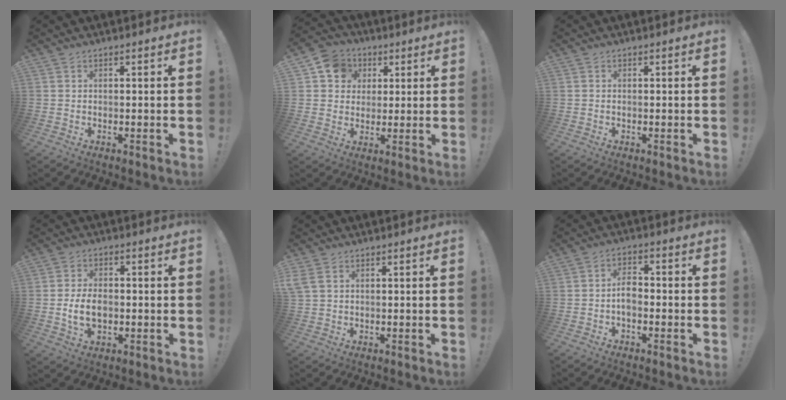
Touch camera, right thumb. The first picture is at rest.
{"total": 10.1, "force": [3.1, 9.1, 3.2], "torque": [-0.039, -0.005, 0.064]}
{"total": 0.0}
{"total": 7.8, "force": [-1.2, 5.0, 5.8], "torque": [-0.101, -0.002, -0.024]}
{"total": 3.2, "force": [1.4, 1.8, 2.2], "torque": [-0.049, -0.001, 0.026]}
{"total": 4.7, "force": [-1.1, 2.8, 3.6], "torque": [-0.065, 0.002, -0.022]}